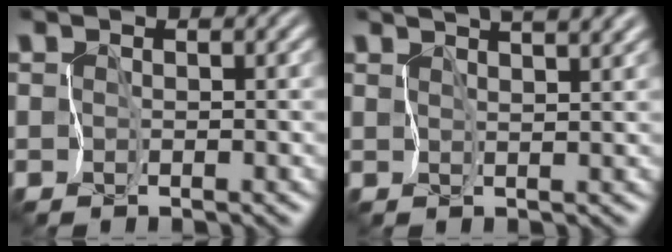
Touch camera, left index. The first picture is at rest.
{"total": 6.2, "force": [4.7, 1.9, 3.7], "torque": [-0.051, 0.026, 0.051]}